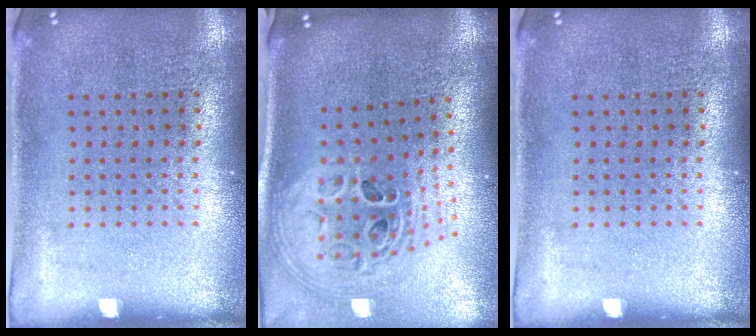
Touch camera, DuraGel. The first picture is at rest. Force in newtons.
{"total": 2.9, "press": 2.0, "slide": 2.1}
{"total": 0.0}